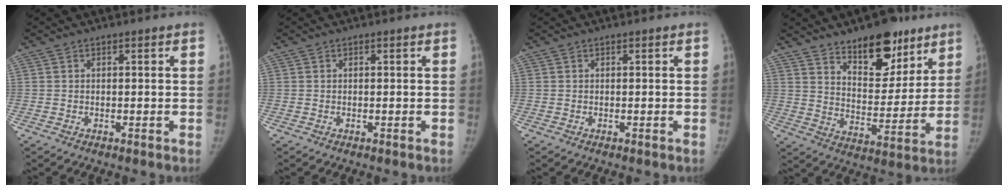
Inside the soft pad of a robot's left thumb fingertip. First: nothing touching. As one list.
[{"total": 0.0}, {"total": 0.0}, {"total": 15.8, "force": [10.8, 7.5, 8.8], "torque": [-0.076, -0.074, 0.174]}]